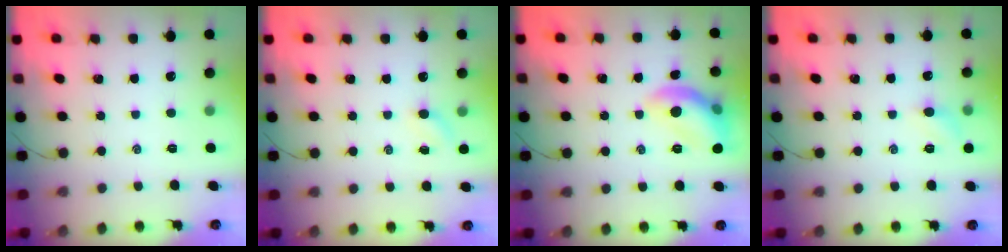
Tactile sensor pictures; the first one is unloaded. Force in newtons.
{"total": 3.2, "press": 3.0, "slide": 1.0}
{"total": 12.1, "press": 12.1, "slide": 1.0}
{"total": 5.2, "press": 5.0, "slide": 1.1}